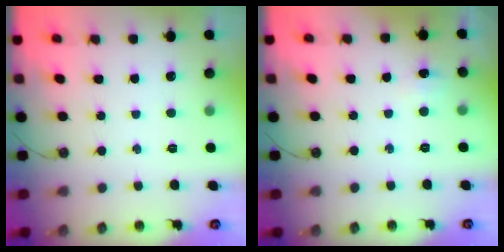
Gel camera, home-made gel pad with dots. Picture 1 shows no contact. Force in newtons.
{"total": 5.7, "press": 4.7, "slide": 3.2}